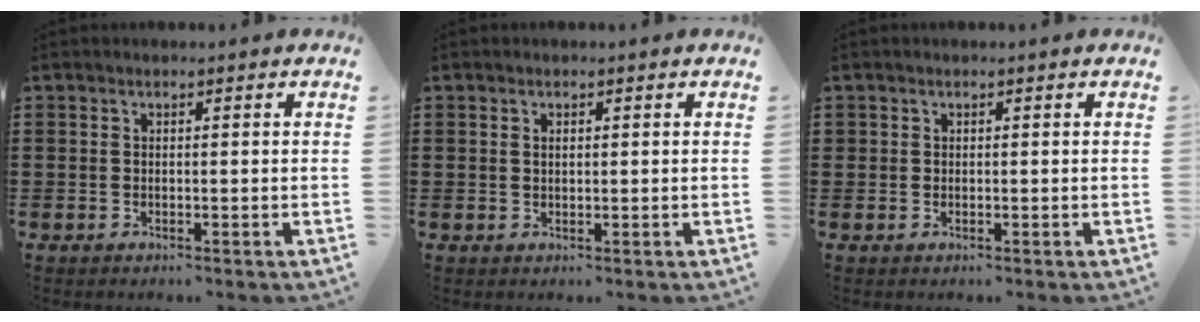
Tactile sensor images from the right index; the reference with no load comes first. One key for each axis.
{"total": 0.8, "fx": 0.2, "fy": 0.5, "fz": 0.6, "tx": -0.015, "ty": 0.002, "tz": 0.005}
{"total": 0.6, "fx": 0.2, "fy": 0.6, "fz": 0.1, "tx": -0.003, "ty": 0.004, "tz": 0.003}